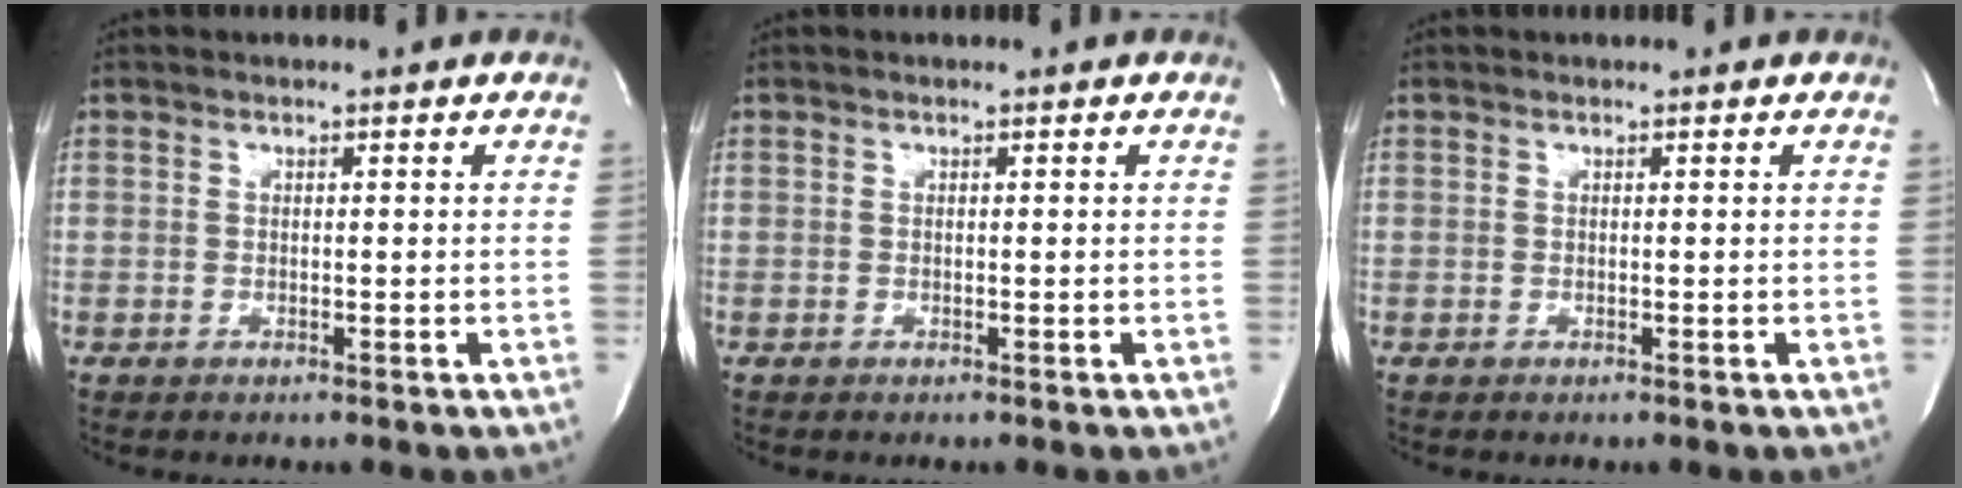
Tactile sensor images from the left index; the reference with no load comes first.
{"total": 0.0}
{"total": 0.0}